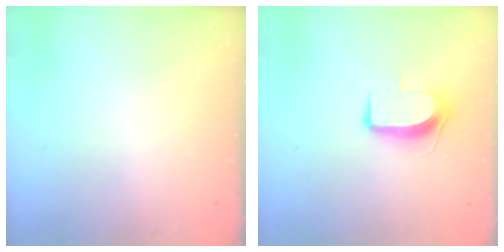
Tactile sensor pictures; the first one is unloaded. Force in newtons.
{"total": 9.3, "press": 9.3, "slide": 1.1}